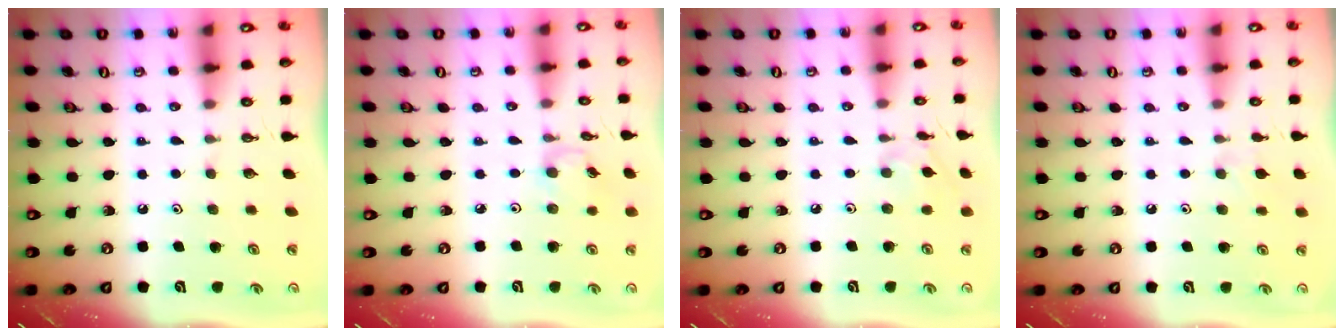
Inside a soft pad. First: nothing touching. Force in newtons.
{"total": 2.9, "press": 2.9, "slide": 0.1}
{"total": 4.7, "press": 4.6, "slide": 0.7}
{"total": 4.8, "press": 4.7, "slide": 0.8}